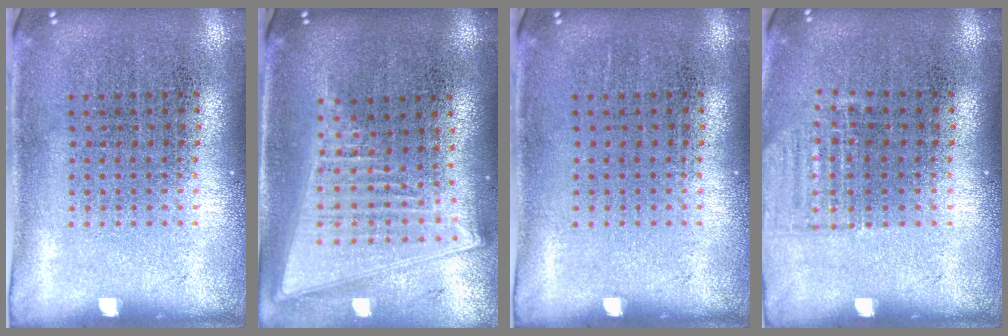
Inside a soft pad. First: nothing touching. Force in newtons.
{"total": 2.0, "press": 1.7, "slide": 1.2}
{"total": 0.0}
{"total": 0.9, "press": 0.9, "slide": 0.1}